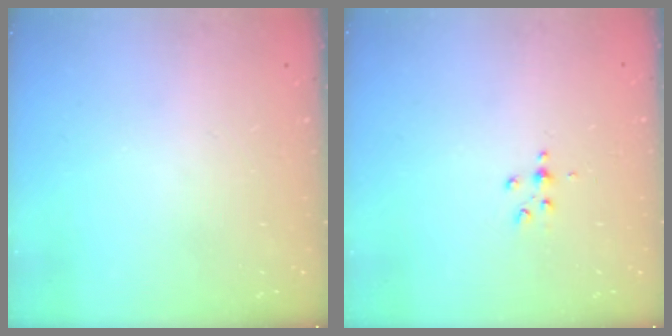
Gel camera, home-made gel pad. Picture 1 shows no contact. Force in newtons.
{"total": 3.0, "press": 2.6, "slide": 1.5}